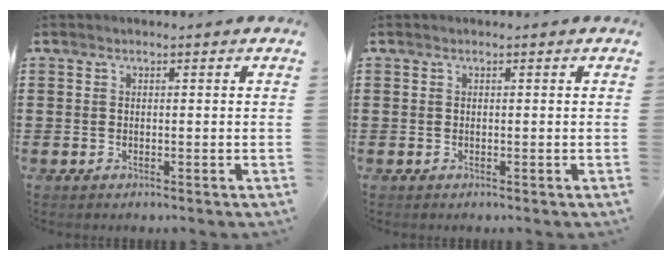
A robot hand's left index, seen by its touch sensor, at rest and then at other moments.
{"total": 0.0}